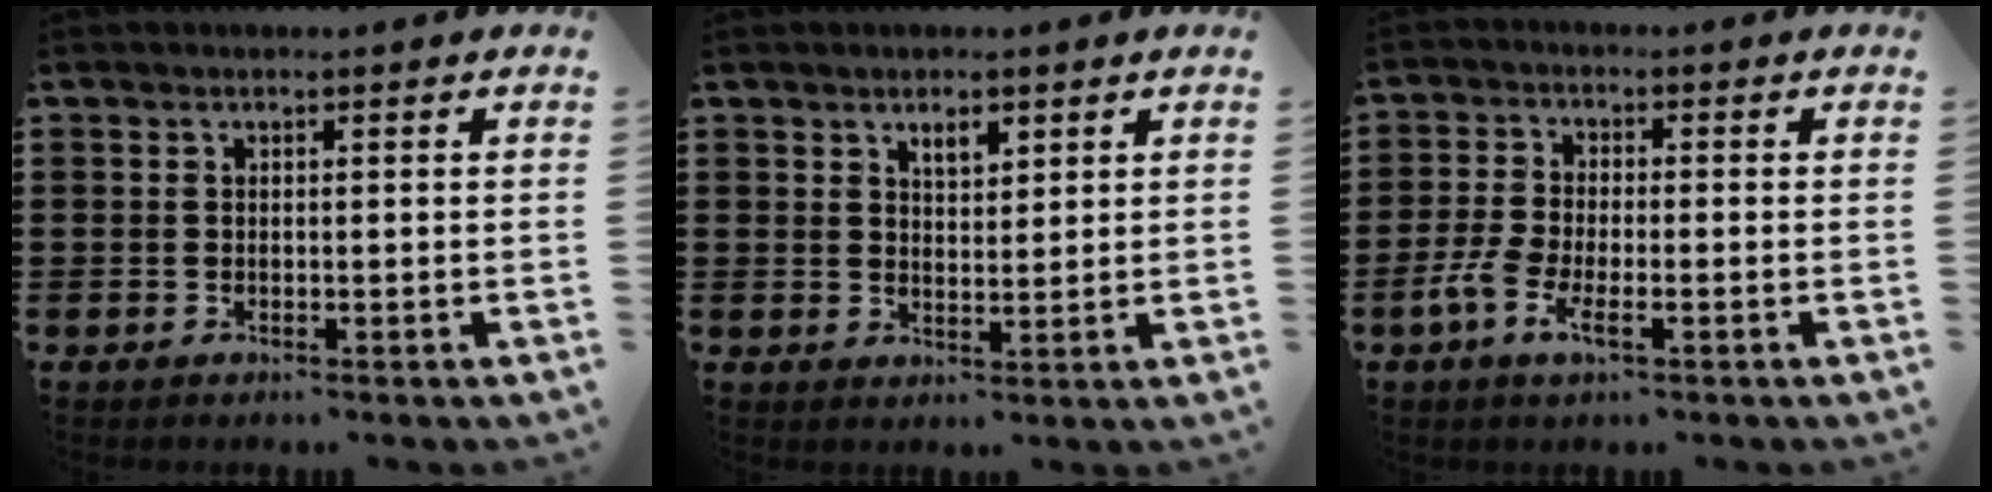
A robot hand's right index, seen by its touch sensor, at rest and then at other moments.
{"total": 2.5, "force": [1.8, 1.1, 1.4], "torque": [-0.024, 0.000, 0.031]}
{"total": 4.4, "force": [-2.1, 1.7, 3.5], "torque": [-0.088, -0.002, -0.047]}